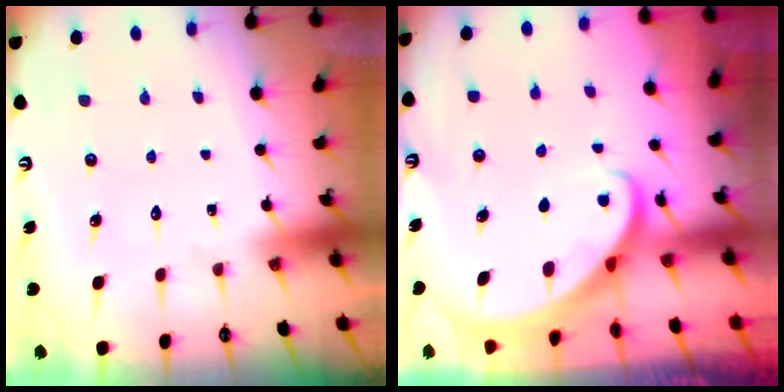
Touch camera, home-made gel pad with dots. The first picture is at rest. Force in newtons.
{"total": 2.6, "press": 2.6, "slide": 0.3}